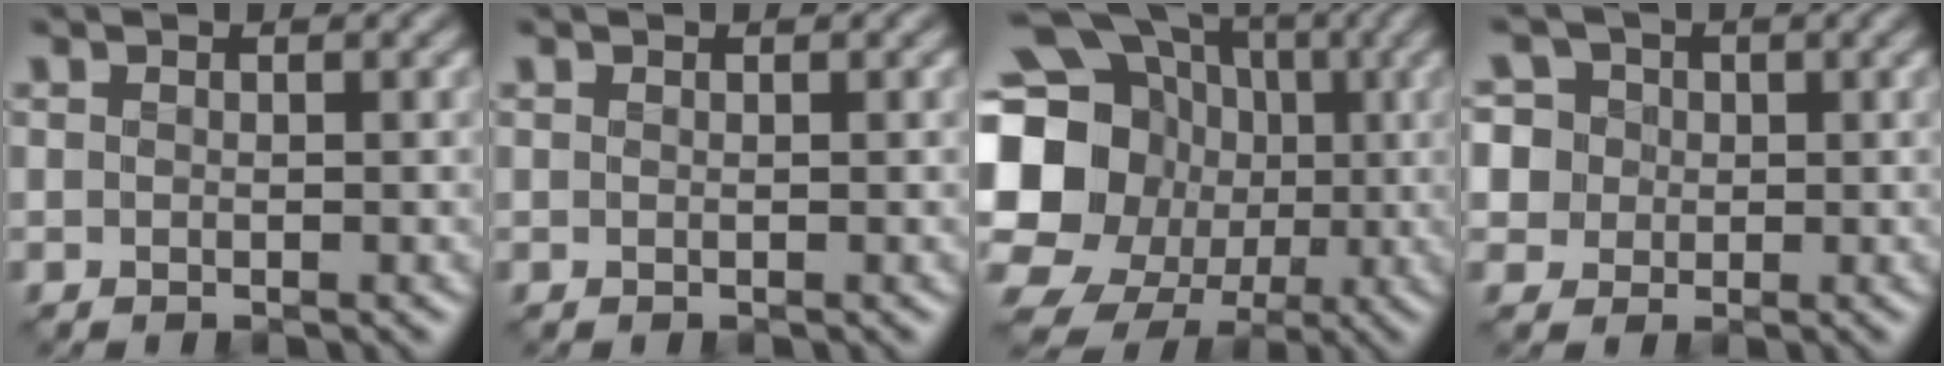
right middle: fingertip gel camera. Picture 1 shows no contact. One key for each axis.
{"total": 0.0}
{"total": 20.2, "fx": -0.3, "fy": 18.0, "fz": 9.0, "tx": -0.183, "ty": 0.010, "tz": -0.047}
{"total": 7.2, "fx": 2.3, "fy": 6.3, "fz": 2.6, "tx": -0.053, "ty": 0.035, "tz": 0.011}